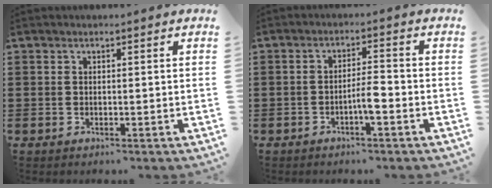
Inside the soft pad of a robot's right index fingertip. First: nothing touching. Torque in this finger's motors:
{"motor_torque": [-0.11, 0.52, 0.11, 0.05]}